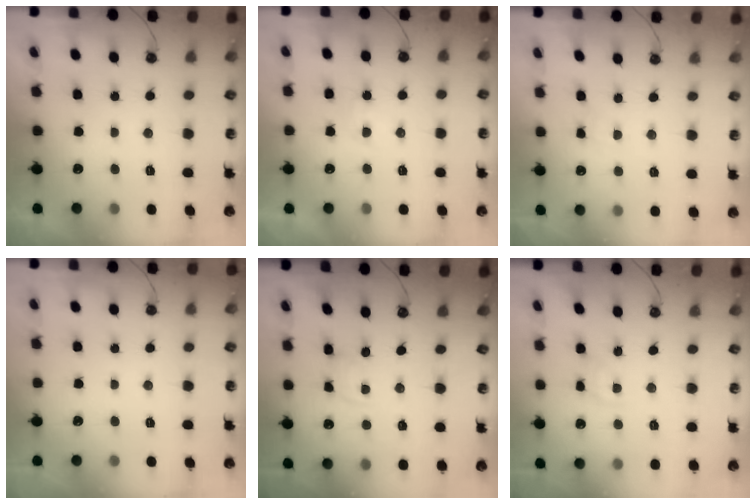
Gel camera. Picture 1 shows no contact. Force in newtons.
{"total": 2.9, "press": 2.9, "slide": 0.5}
{"total": 3.4, "press": 3.4, "slide": 0.6}
{"total": 0.0}
{"total": 2.4, "press": 2.4, "slide": 0.2}
{"total": 5.2, "press": 5.2, "slide": 0.2}